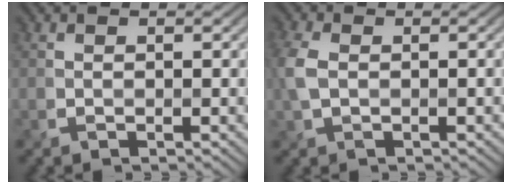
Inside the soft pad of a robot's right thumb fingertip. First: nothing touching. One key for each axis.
{"total": 3.7, "fx": -0.2, "fy": 2.3, "fz": 2.9, "tx": -0.075, "ty": 0.001, "tz": -0.008}